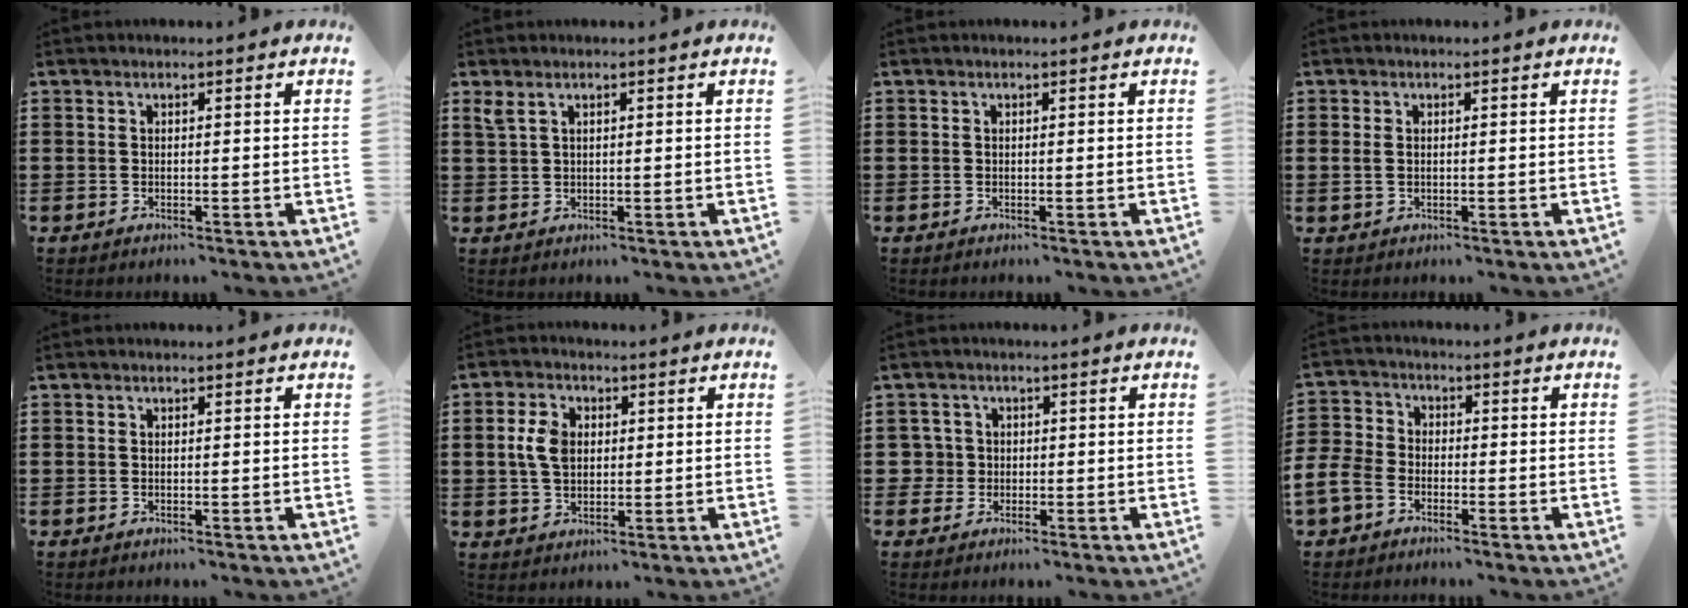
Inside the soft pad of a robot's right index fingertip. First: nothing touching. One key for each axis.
{"total": 1.6, "fx": 0.9, "fy": 0.7, "fz": 1.1, "tx": -0.025, "ty": 0.004, "tz": 0.016}
{"total": 0.0}
{"total": 1.3, "fx": 0.2, "fy": 0.9, "fz": 1.0, "tx": -0.022, "ty": 0.007, "tz": 0.002}
{"total": 0.0}
{"total": 5.1, "fx": 0.6, "fy": 3.5, "fz": 3.6, "tx": -0.093, "ty": 0.008, "tz": 0.005}
{"total": 2.9, "fx": -0.4, "fy": 2.8, "fz": 0.5, "tx": -0.031, "ty": 0.005, "tz": -0.015}
{"total": 4.9, "fx": -3.1, "fy": 3.2, "fz": 2.0, "tx": -0.075, "ty": 0.000, "tz": -0.072}